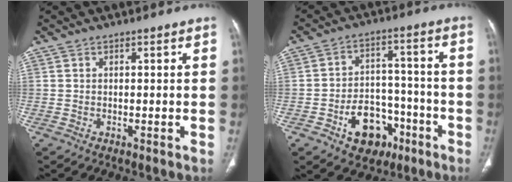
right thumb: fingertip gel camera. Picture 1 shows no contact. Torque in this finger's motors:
{"motor_torque": [2.31, 1.10, 0.77, -0.76, 0.09]}